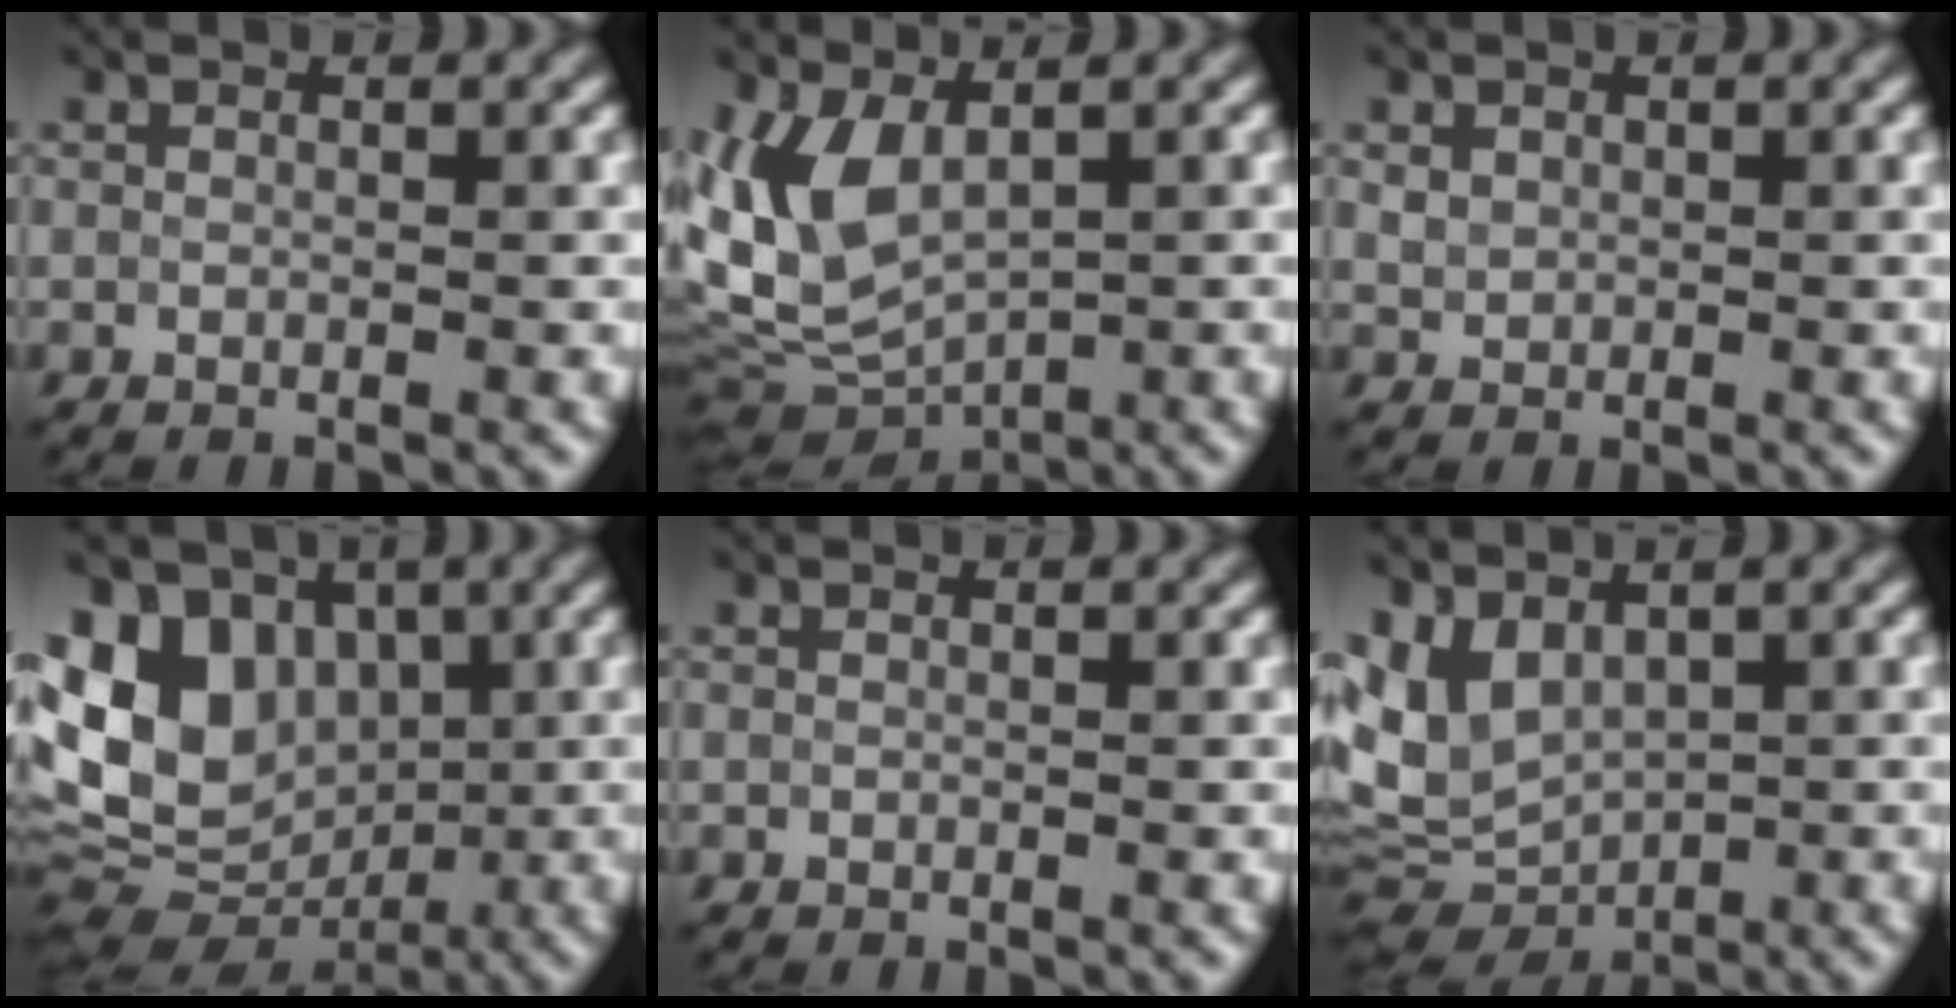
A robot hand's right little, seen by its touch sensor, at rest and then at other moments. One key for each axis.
{"total": 6.6, "fx": 1.0, "fy": 3.5, "fz": 5.5, "tx": -0.126, "ty": -0.006, "tz": 0.022}
{"total": 1.0, "fx": 0.5, "fy": 0.9, "fz": 0.3, "tx": -0.006, "ty": -0.003, "tz": 0.013}
{"total": 11.2, "fx": 1.6, "fy": 8.5, "fz": 7.1, "tx": -0.130, "ty": 0.010, "tz": 0.032}
{"total": 0.0}
{"total": 6.7, "fx": 1.2, "fy": 4.3, "fz": 5.1, "tx": -0.105, "ty": -0.008, "tz": 0.029}